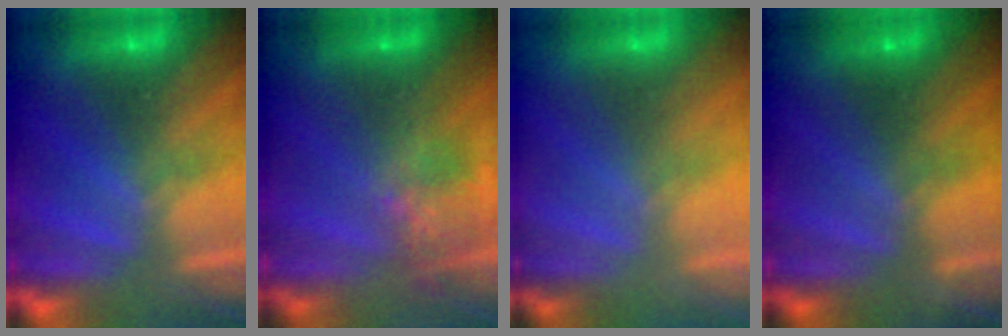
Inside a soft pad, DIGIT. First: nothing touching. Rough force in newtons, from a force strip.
{"total": 11.1}
{"total": 2.9}
{"total": 8.2}